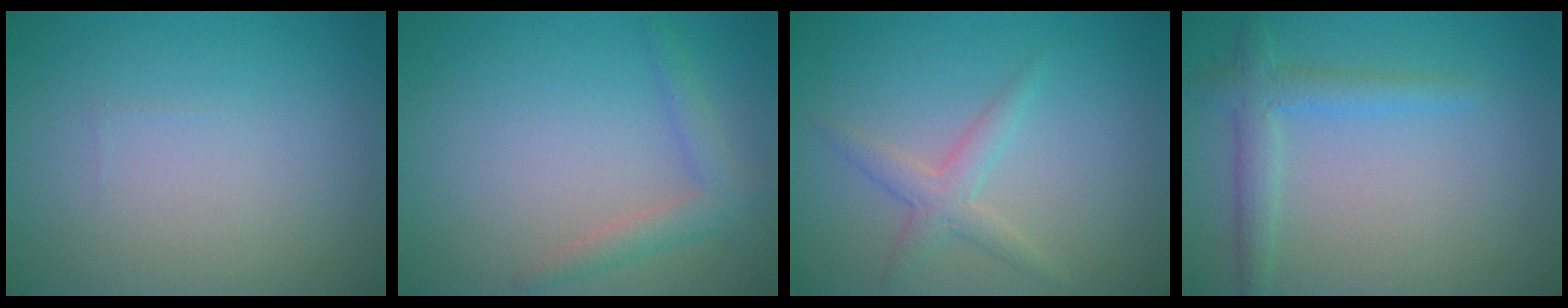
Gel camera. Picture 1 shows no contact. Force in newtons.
{"total": 2.3, "press": 2.3, "slide": 0.1}
{"total": 2.2, "press": 2.2, "slide": 0.1}
{"total": 2.7, "press": 2.7, "slide": 0.1}